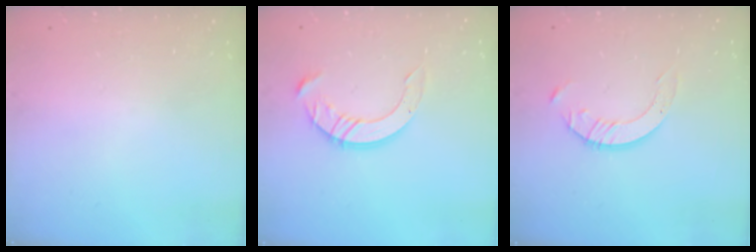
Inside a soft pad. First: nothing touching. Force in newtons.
{"total": 10.5, "press": 10.5, "slide": 0.9}
{"total": 3.4, "press": 3.4, "slide": 0.3}